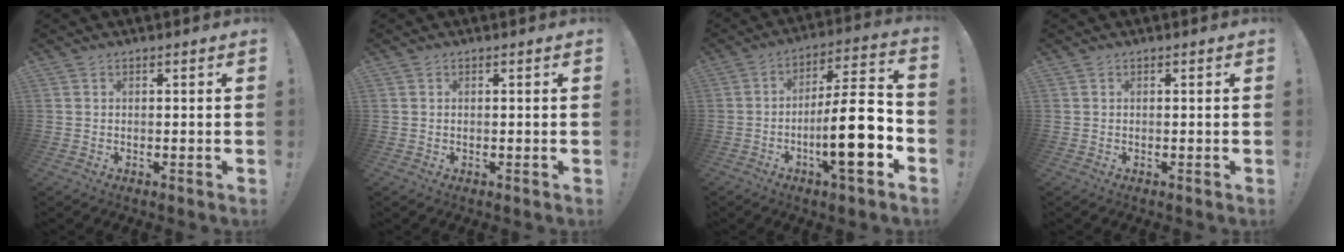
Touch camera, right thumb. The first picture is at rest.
{"total": 0.0}
{"total": 18.5, "force": [-5.8, 4.4, 16.9], "torque": [-0.262, 0.027, -0.094]}
{"total": 0.0}